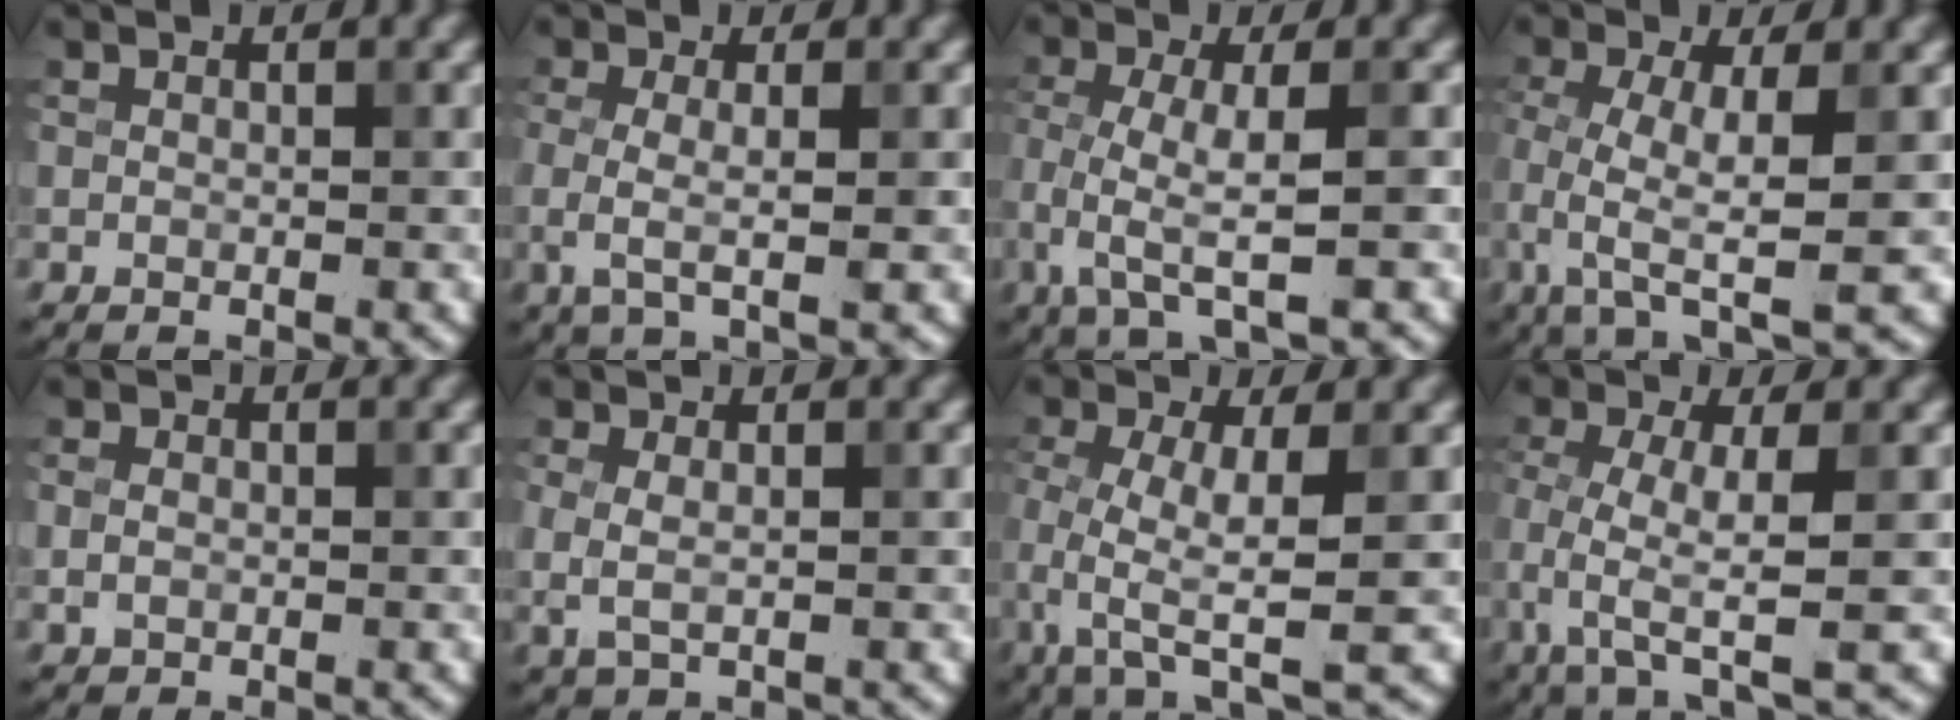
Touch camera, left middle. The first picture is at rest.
{"total": 2.9, "force": [-0.4, 0.8, 2.8], "torque": [-0.060, -0.008, -0.009]}
{"total": 4.8, "force": [-1.6, 1.2, 4.4], "torque": [-0.092, -0.004, -0.033]}
{"total": 6.2, "force": [-1.1, 1.9, 5.9], "torque": [-0.121, -0.010, -0.025]}
{"total": 1.4, "force": [0.0, 1.2, 0.8], "torque": [-0.016, -0.001, -0.001]}
{"total": 2.2, "force": [0.0, 1.2, 1.8], "torque": [-0.042, -0.004, -0.001]}
{"total": 6.1, "force": [-1.0, 1.9, 5.7], "torque": [-0.122, -0.011, -0.022]}
{"total": 5.2, "force": [-1.2, 1.3, 4.8], "torque": [-0.098, -0.008, -0.030]}